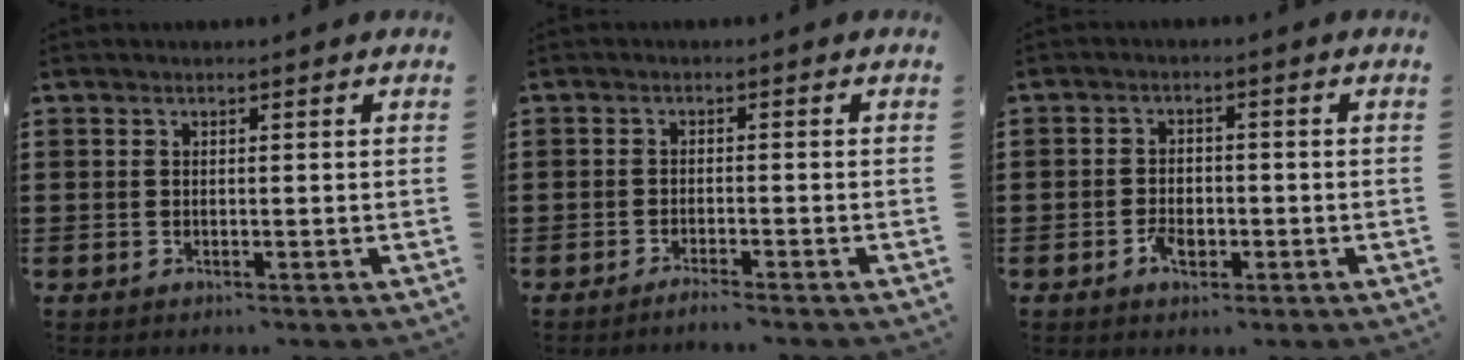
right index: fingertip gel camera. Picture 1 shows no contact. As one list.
[{"total": 1.6, "force": [-1.5, -0.3, 0.5], "torque": [-0.008, 0.000, -0.028]}, {"total": 2.9, "force": [-1.4, 1.8, 1.8], "torque": [-0.033, 0.005, -0.024]}]